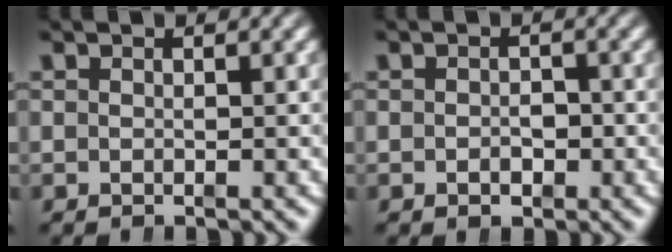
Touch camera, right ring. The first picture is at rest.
{"total": 1.2, "force": [-0.7, 0.5, 0.8], "torque": [-0.005, -0.007, -0.008]}